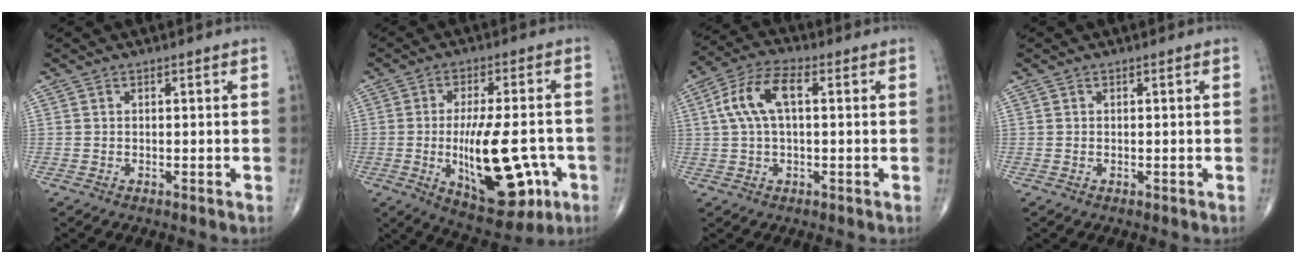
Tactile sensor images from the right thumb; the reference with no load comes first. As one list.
[{"total": 17.8, "force": [-4.3, 7.4, 15.6], "torque": [-0.224, 0.005, -0.050]}, {"total": 9.1, "force": [1.7, 4.1, 7.9], "torque": [-0.167, 0.031, 0.027]}, {"total": 0.0}]